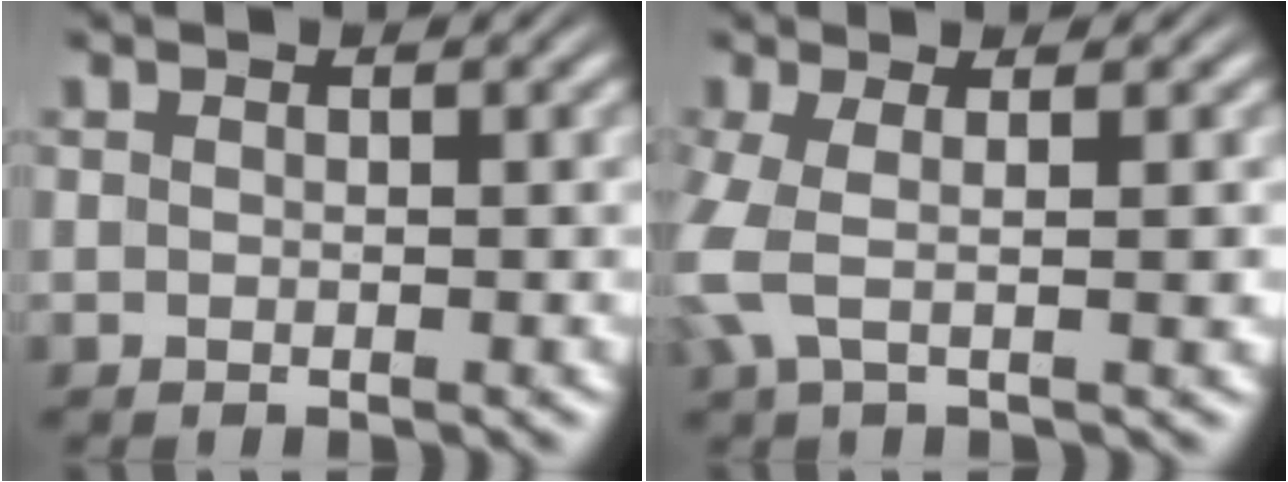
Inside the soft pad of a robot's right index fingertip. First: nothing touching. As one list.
[{"total": 3.8, "force": [-0.1, 1.9, 3.2], "torque": [-0.094, -0.015, 0.002]}]